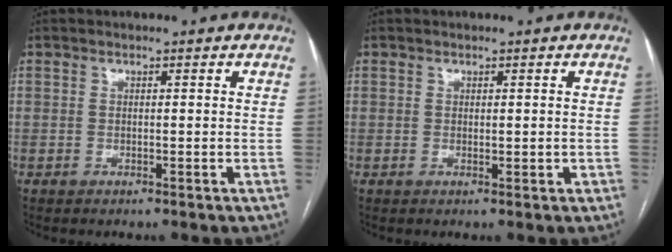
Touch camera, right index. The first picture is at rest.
{"total": 1.1, "force": [-0.1, 0.5, 1.0], "torque": [-0.015, -0.003, 0.005]}